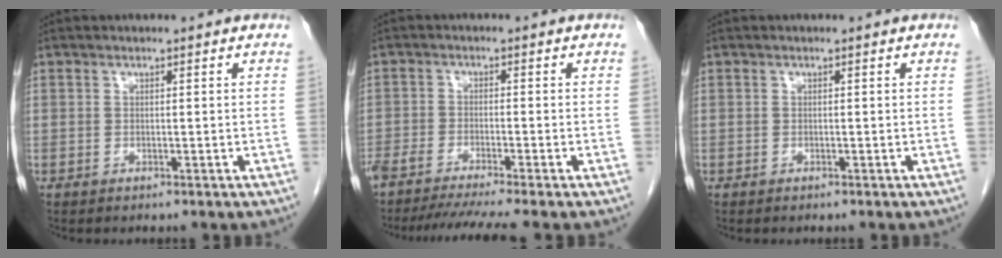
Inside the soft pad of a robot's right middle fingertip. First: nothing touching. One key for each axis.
{"total": 9.2, "fx": -8.0, "fy": -1.0, "fz": 4.4, "tx": -0.057, "ty": -0.021, "tz": -0.127}
{"total": 0.0}